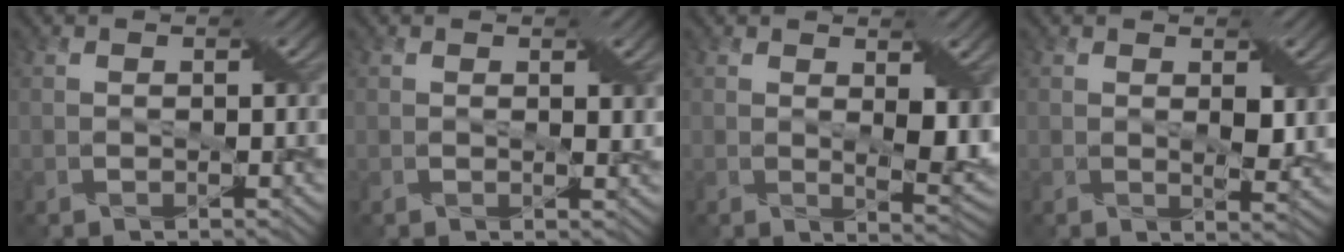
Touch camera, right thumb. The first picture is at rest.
{"total": 1.3, "force": [0.6, 0.4, 1.0], "torque": [-0.016, -0.004, 0.013]}
{"total": 5.3, "force": [1.2, 2.3, 4.6], "torque": [-0.080, -0.012, 0.026]}
{"total": 3.0, "force": [0.8, 1.4, 2.6], "torque": [-0.049, -0.006, 0.018]}